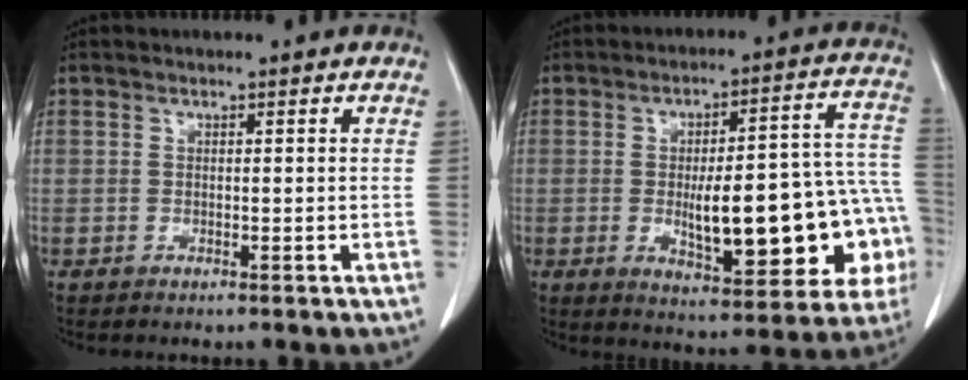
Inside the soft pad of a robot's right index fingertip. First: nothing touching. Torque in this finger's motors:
{"motor_torque": [1.35, -0.79, 0.50, 0.11]}